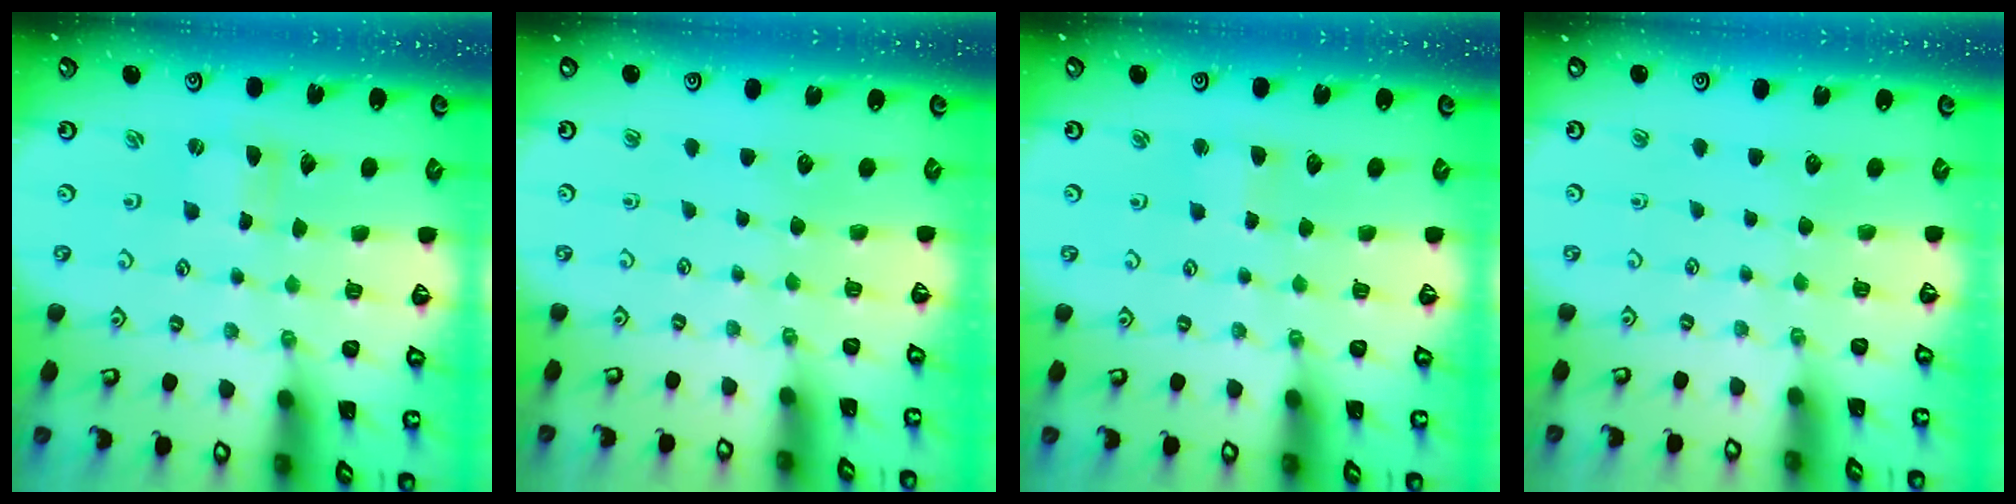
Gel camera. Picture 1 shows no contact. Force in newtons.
{"total": 0.0}
{"total": 2.6, "press": 2.6, "slide": 0.4}
{"total": 0.0}